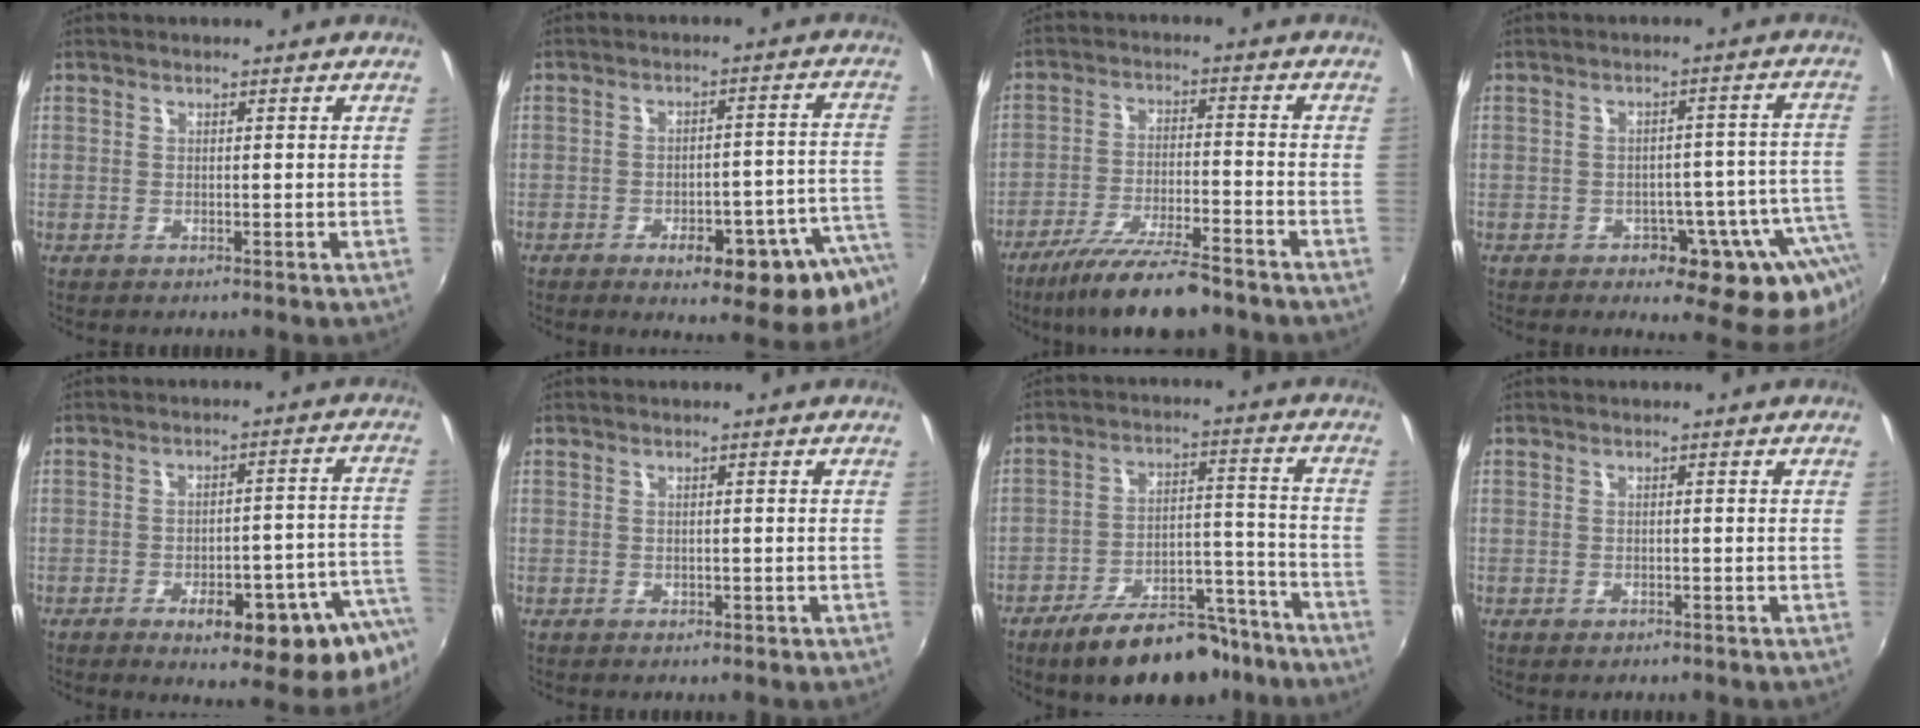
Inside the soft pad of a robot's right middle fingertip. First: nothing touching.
{"total": 14.7, "force": [-7.6, 3.6, 12.1], "torque": [-0.146, -0.020, -0.091]}
{"total": 13.4, "force": [-10.7, 2.2, 7.7], "torque": [-0.163, -0.021, -0.181]}
{"total": 14.3, "force": [-7.7, 8.7, 8.2], "torque": [-0.088, 0.012, -0.087]}
{"total": 16.5, "force": [-8.3, 4.2, 13.6], "torque": [-0.172, -0.022, -0.099]}
{"total": 0.8, "force": [-0.3, 0.6, 0.4], "torque": [-0.004, -0.002, -0.004]}
{"total": 18.4, "force": [-14.4, 7.2, 8.9], "torque": [-0.151, 0.019, -0.196]}
{"total": 1.0, "force": [-0.7, 0.6, 0.5], "torque": [-0.011, -0.003, -0.011]}